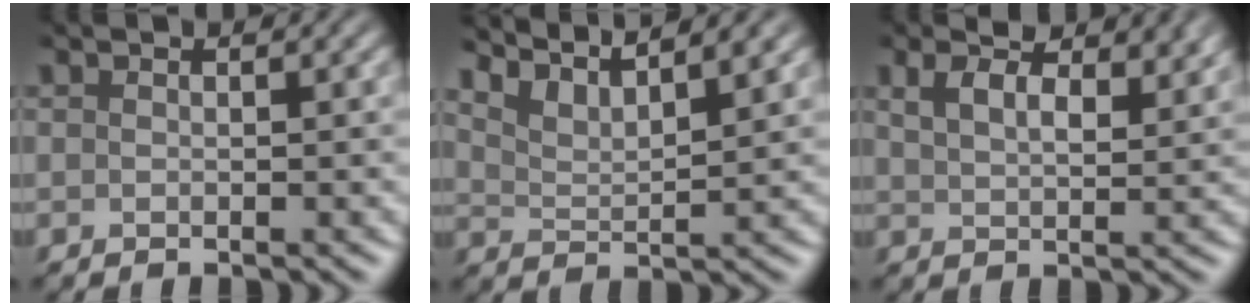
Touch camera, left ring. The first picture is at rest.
{"total": 4.5, "force": [4.1, 0.7, 1.8], "torque": [-0.036, 0.009, 0.062]}
{"total": 6.0, "force": [4.1, 2.7, 3.5], "torque": [-0.058, 0.013, 0.050]}